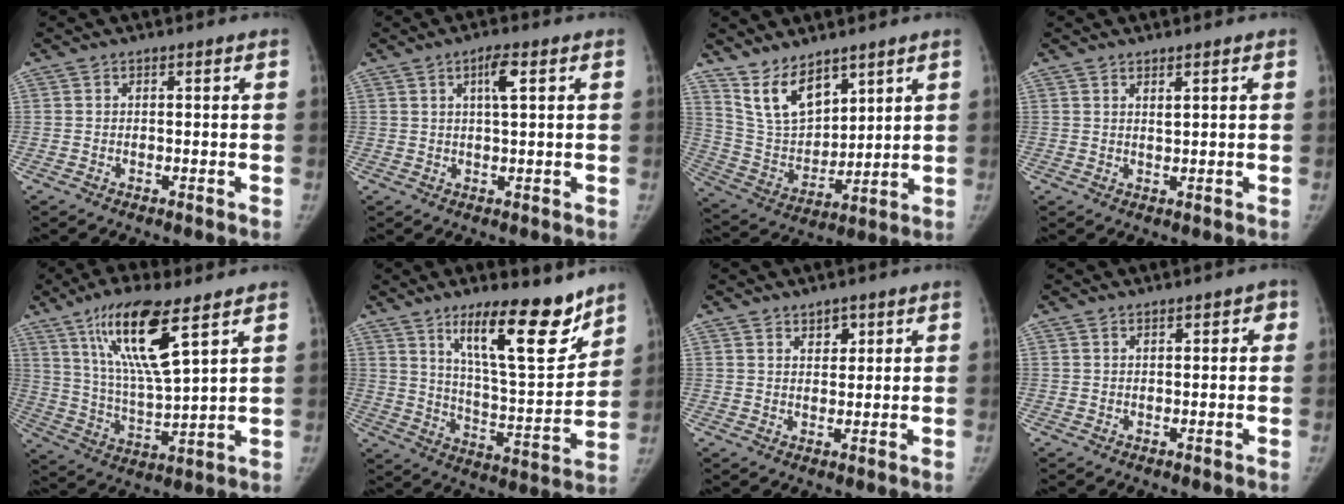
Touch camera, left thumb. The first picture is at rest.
{"total": 4.0, "force": [1.6, 0.8, 3.6], "torque": [-0.065, 0.000, 0.028]}
{"total": 11.9, "force": [8.4, 5.8, 6.0], "torque": [-0.087, -0.051, 0.183]}
{"total": 1.4, "force": [0.9, 0.2, 1.0], "torque": [-0.017, -0.009, 0.019]}
{"total": 16.1, "force": [8.7, 3.7, 13.0], "torque": [-0.241, -0.043, 0.170]}
{"total": 18.0, "force": [12.0, 4.7, 12.6], "torque": [-0.158, -0.088, 0.203]}
{"total": 2.8, "force": [1.8, 1.8, 1.3], "torque": [-0.004, -0.012, 0.032]}
{"total": 1.8, "force": [0.9, 1.0, 1.3], "torque": [-0.001, 0.001, 0.010]}